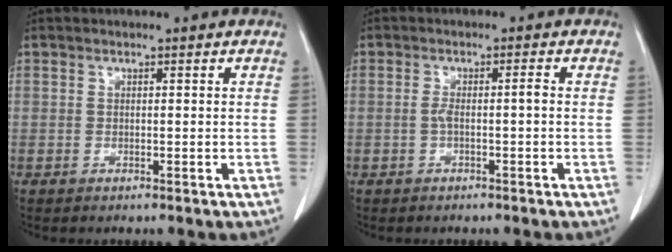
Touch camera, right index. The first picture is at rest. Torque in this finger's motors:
{"motor_torque": [0.24, -0.12, 0.09, 0.04]}